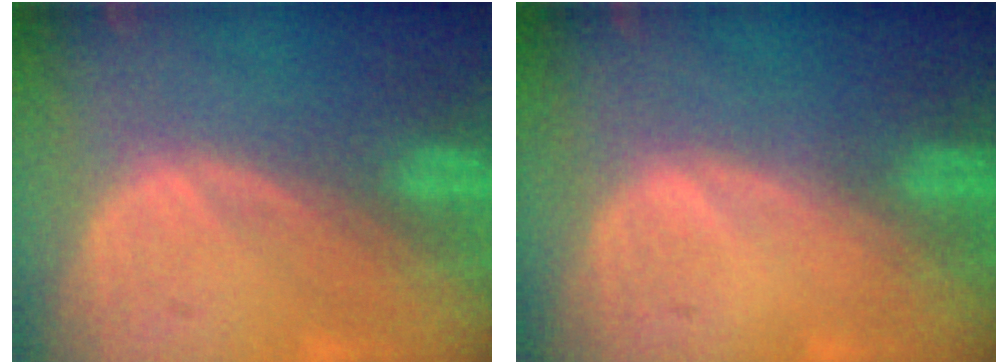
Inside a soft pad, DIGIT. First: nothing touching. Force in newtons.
{"total": 0.0}